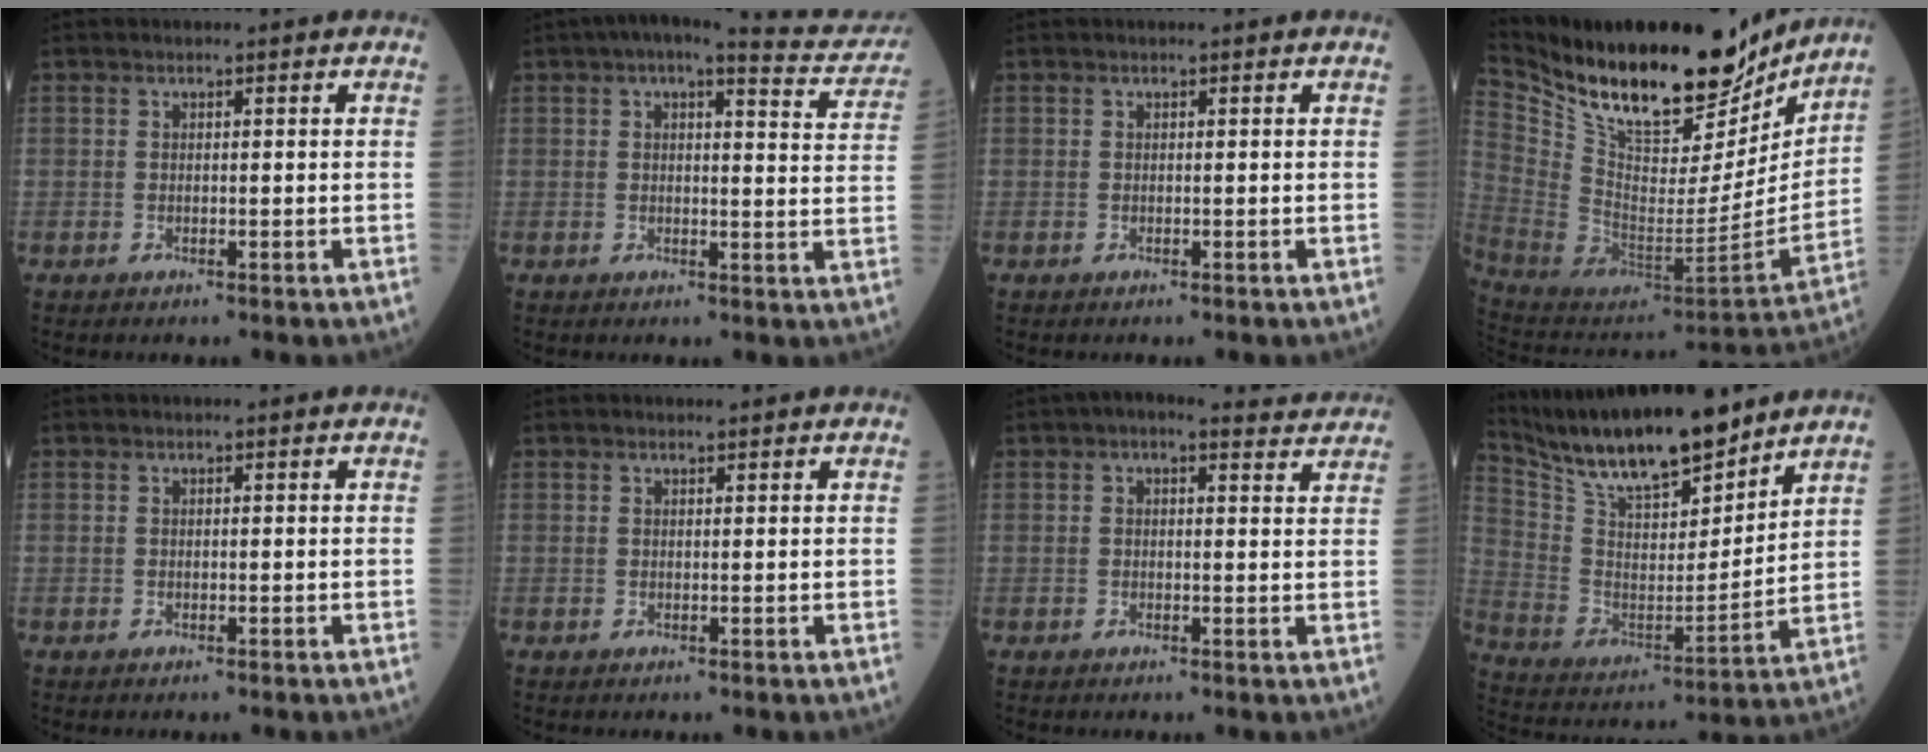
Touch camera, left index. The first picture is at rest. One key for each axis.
{"total": 12.4, "fx": 11.0, "fy": 2.2, "fz": 5.4, "tx": -0.059, "ty": 0.004, "tz": 0.109}
{"total": 0.0}
{"total": 26.6, "fx": 21.2, "fy": 8.6, "fz": 13.7, "tx": -0.250, "ty": -0.016, "tz": 0.341}
{"total": 0.0}
{"total": 0.7, "fx": 0.7, "fy": 0.1, "fz": 0.2, "tx": -0.011, "ty": 0.002, "tz": 0.012}
{"total": 5.8, "fx": 5.1, "fy": 1.6, "fz": 2.3, "tx": -0.028, "ty": 0.019, "tz": 0.050}
{"total": 18.5, "fx": 16.0, "fy": 3.2, "fz": 8.6, "tx": -0.169, "ty": 0.001, "tz": 0.294}